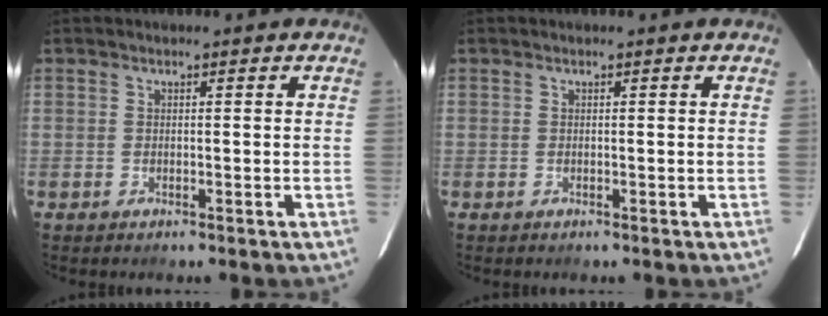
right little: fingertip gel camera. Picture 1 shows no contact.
{"total": 0.0}